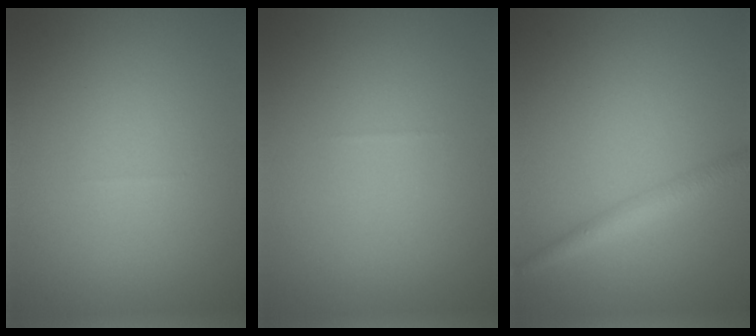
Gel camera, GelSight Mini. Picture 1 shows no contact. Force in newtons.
{"total": 0.0}
{"total": 2.5, "press": 2.5, "slide": 0.0}